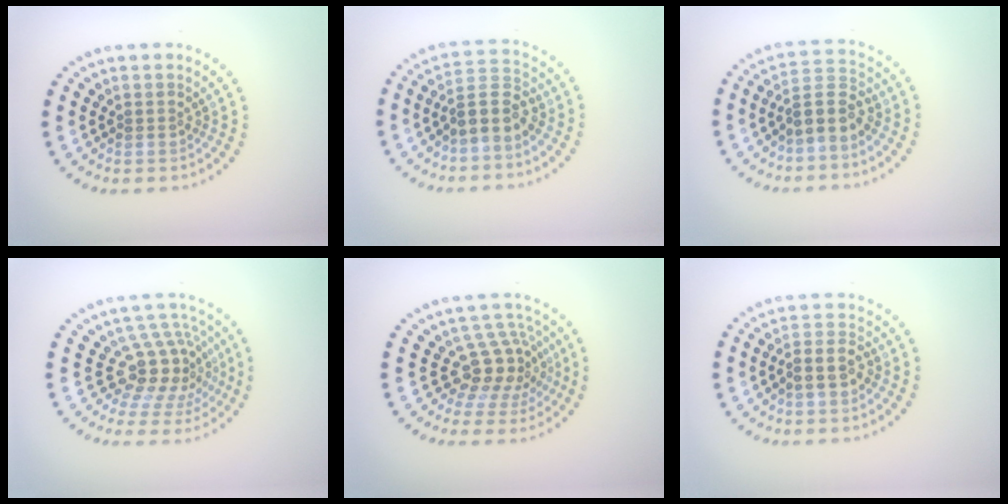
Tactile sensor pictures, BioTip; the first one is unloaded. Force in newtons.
{"total": 3.4, "press": 3.0, "slide": 1.6}
{"total": 3.4, "press": 3.0, "slide": 1.6}
{"total": 4.6, "press": 3.4, "slide": 3.0}
{"total": 4.3, "press": 3.1, "slide": 2.9}
{"total": 2.4, "press": 2.1, "slide": 1.1}